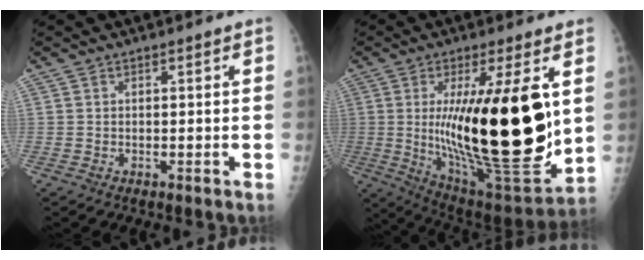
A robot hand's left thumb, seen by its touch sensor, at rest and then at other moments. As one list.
[{"total": 28.9, "force": [3.1, 7.9, 27.7], "torque": [-0.439, -0.065, 0.059]}]